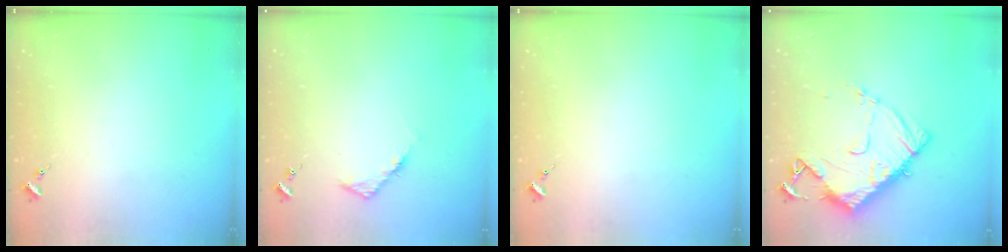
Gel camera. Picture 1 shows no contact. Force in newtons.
{"total": 4.1, "press": 4.0, "slide": 0.5}
{"total": 0.0}
{"total": 13.3, "press": 13.2, "slide": 1.3}